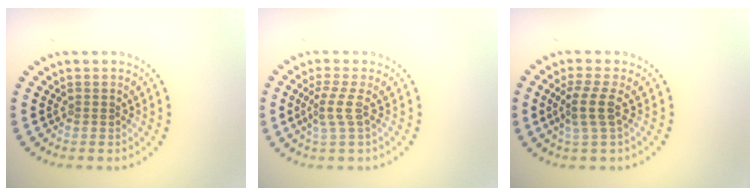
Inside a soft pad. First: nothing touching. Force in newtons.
{"total": 2.2, "press": 1.5, "slide": 1.6}
{"total": 2.6, "press": 2.0, "slide": 1.6}